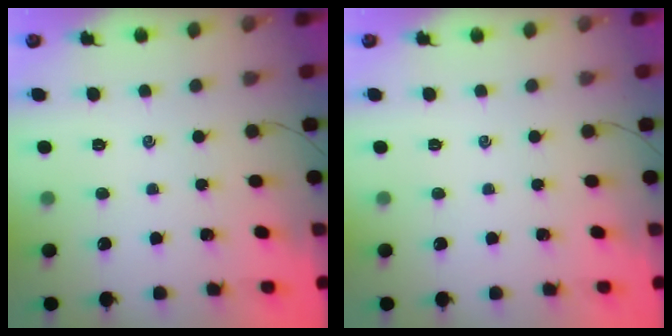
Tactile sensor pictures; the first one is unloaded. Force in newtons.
{"total": 0.0}